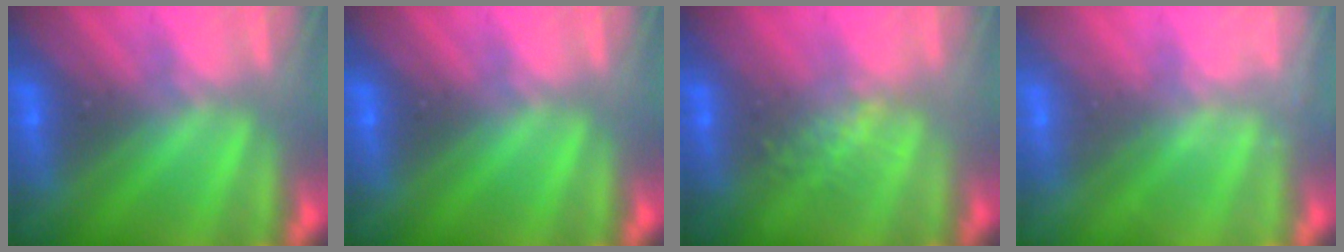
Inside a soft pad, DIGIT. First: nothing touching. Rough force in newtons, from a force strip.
{"total": 0.0}
{"total": 2.6}
{"total": 2.2}